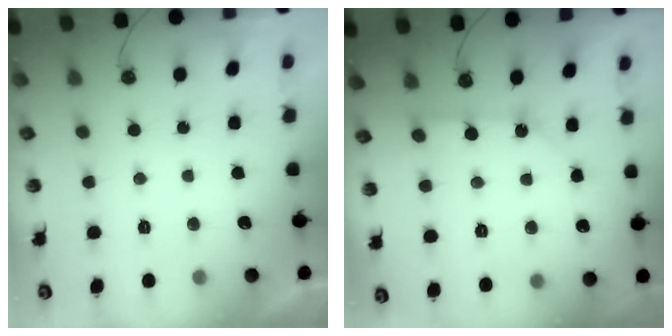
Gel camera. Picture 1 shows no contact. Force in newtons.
{"total": 3.8, "press": 3.8, "slide": 0.3}